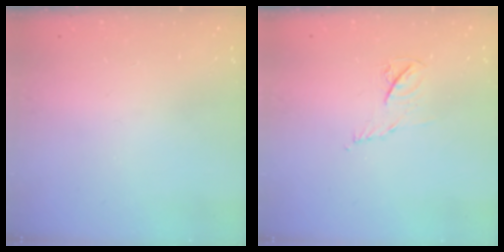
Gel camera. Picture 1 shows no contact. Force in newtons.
{"total": 4.4, "press": 4.3, "slide": 0.6}